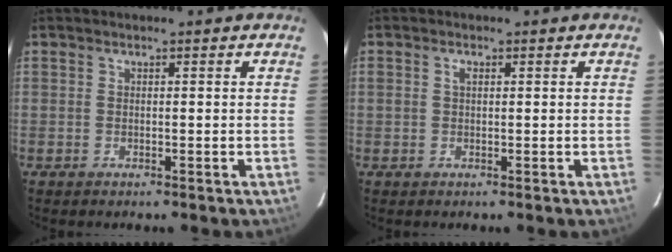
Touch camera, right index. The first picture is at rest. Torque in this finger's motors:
{"motor_torque": [0.15, -0.03, 0.07, 0.03]}